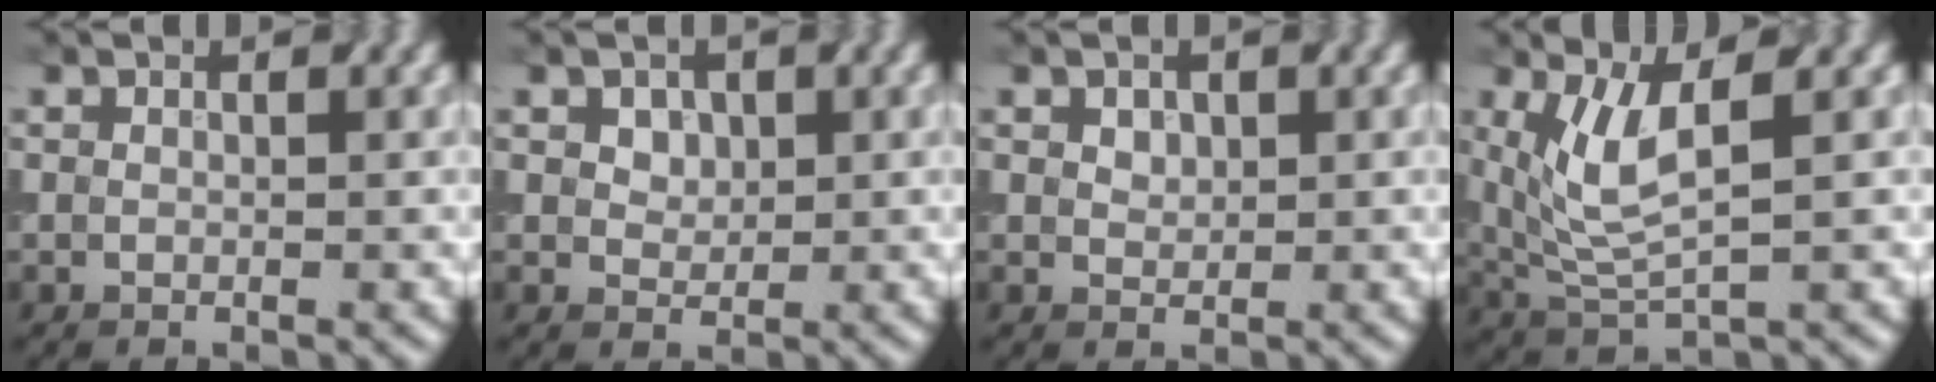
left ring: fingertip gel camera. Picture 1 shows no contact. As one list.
[{"total": 2.7, "force": [1.3, 1.8, 1.5], "torque": [-0.035, 0.009, 0.023]}, {"total": 1.7, "force": [0.9, 1.1, 1.0], "torque": [-0.019, 0.012, 0.012]}, {"total": 4.8, "force": [1.3, 1.7, 4.3], "torque": [-0.104, 0.000, 0.040]}]